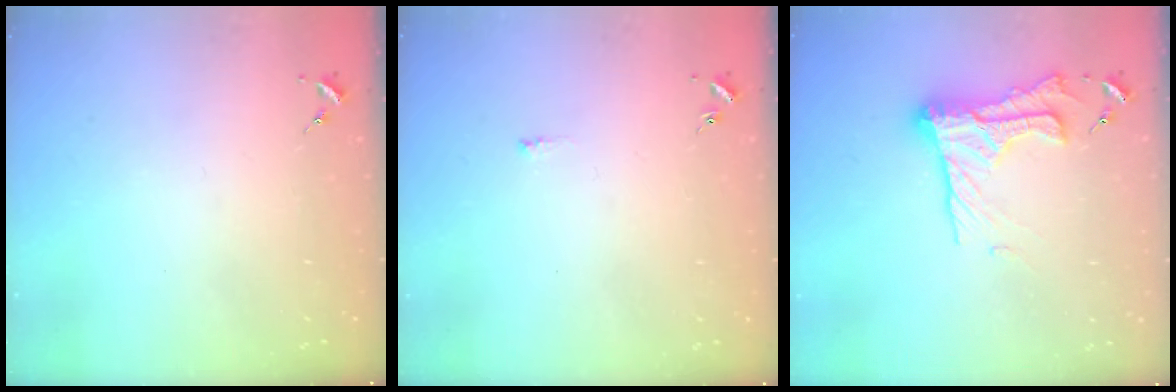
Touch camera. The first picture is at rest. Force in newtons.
{"total": 3.2, "press": 3.2, "slide": 0.4}
{"total": 16.9, "press": 16.9, "slide": 1.4}